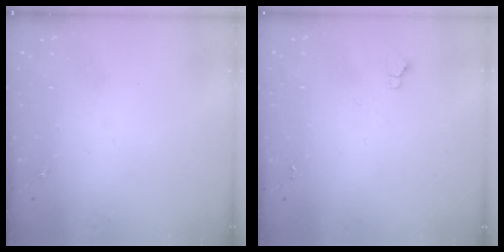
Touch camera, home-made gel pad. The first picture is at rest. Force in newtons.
{"total": 3.5, "press": 3.5, "slide": 0.4}